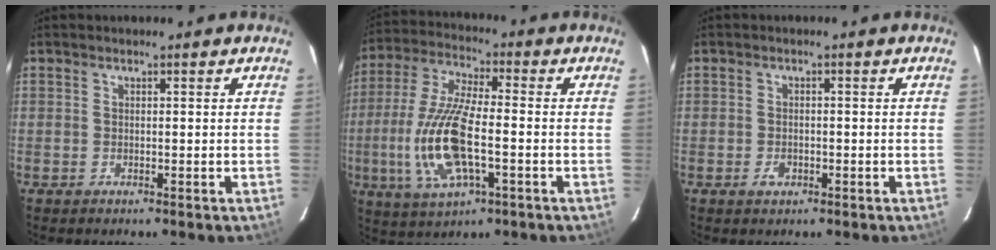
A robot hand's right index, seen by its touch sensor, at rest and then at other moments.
{"total": 15.7, "force": [-3.4, 5.0, 14.5], "torque": [-0.310, -0.008, -0.066]}
{"total": 2.2, "force": [-0.9, 1.4, 1.3], "torque": [-0.025, 0.001, -0.016]}